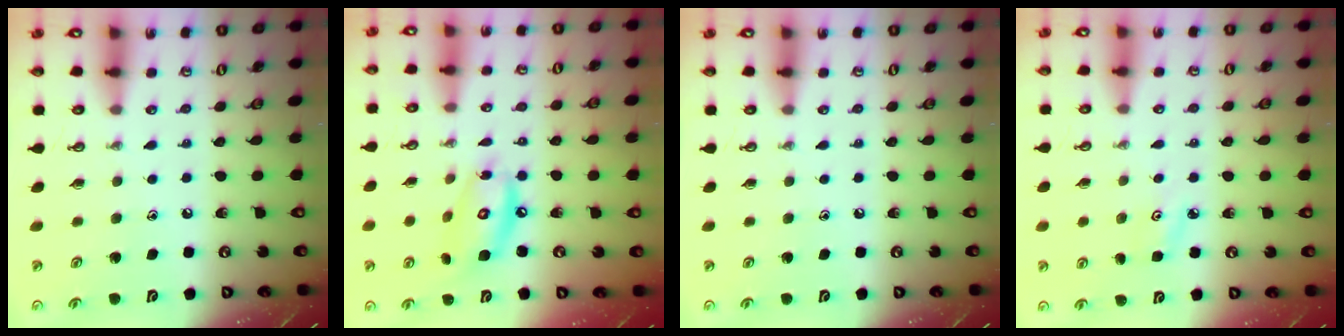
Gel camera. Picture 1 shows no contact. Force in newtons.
{"total": 11.5, "press": 11.5, "slide": 0.8}
{"total": 0.0}
{"total": 4.5, "press": 4.4, "slide": 0.6}